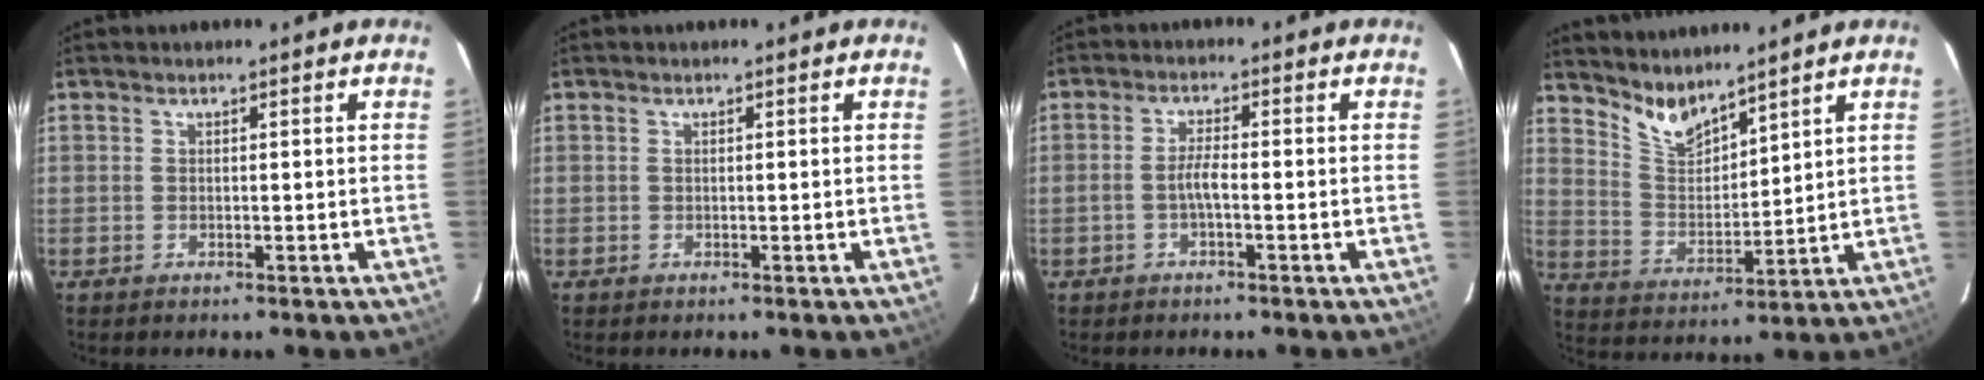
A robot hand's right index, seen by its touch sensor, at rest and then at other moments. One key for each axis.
{"total": 0.0}
{"total": 2.7, "fx": -1.1, "fy": 0.3, "fz": 2.4, "tx": -0.049, "ty": 0.005, "tz": -0.021}
{"total": 7.8, "fx": 6.9, "fy": 2.0, "fz": 3.0, "tx": -0.056, "ty": -0.008, "tz": 0.139}